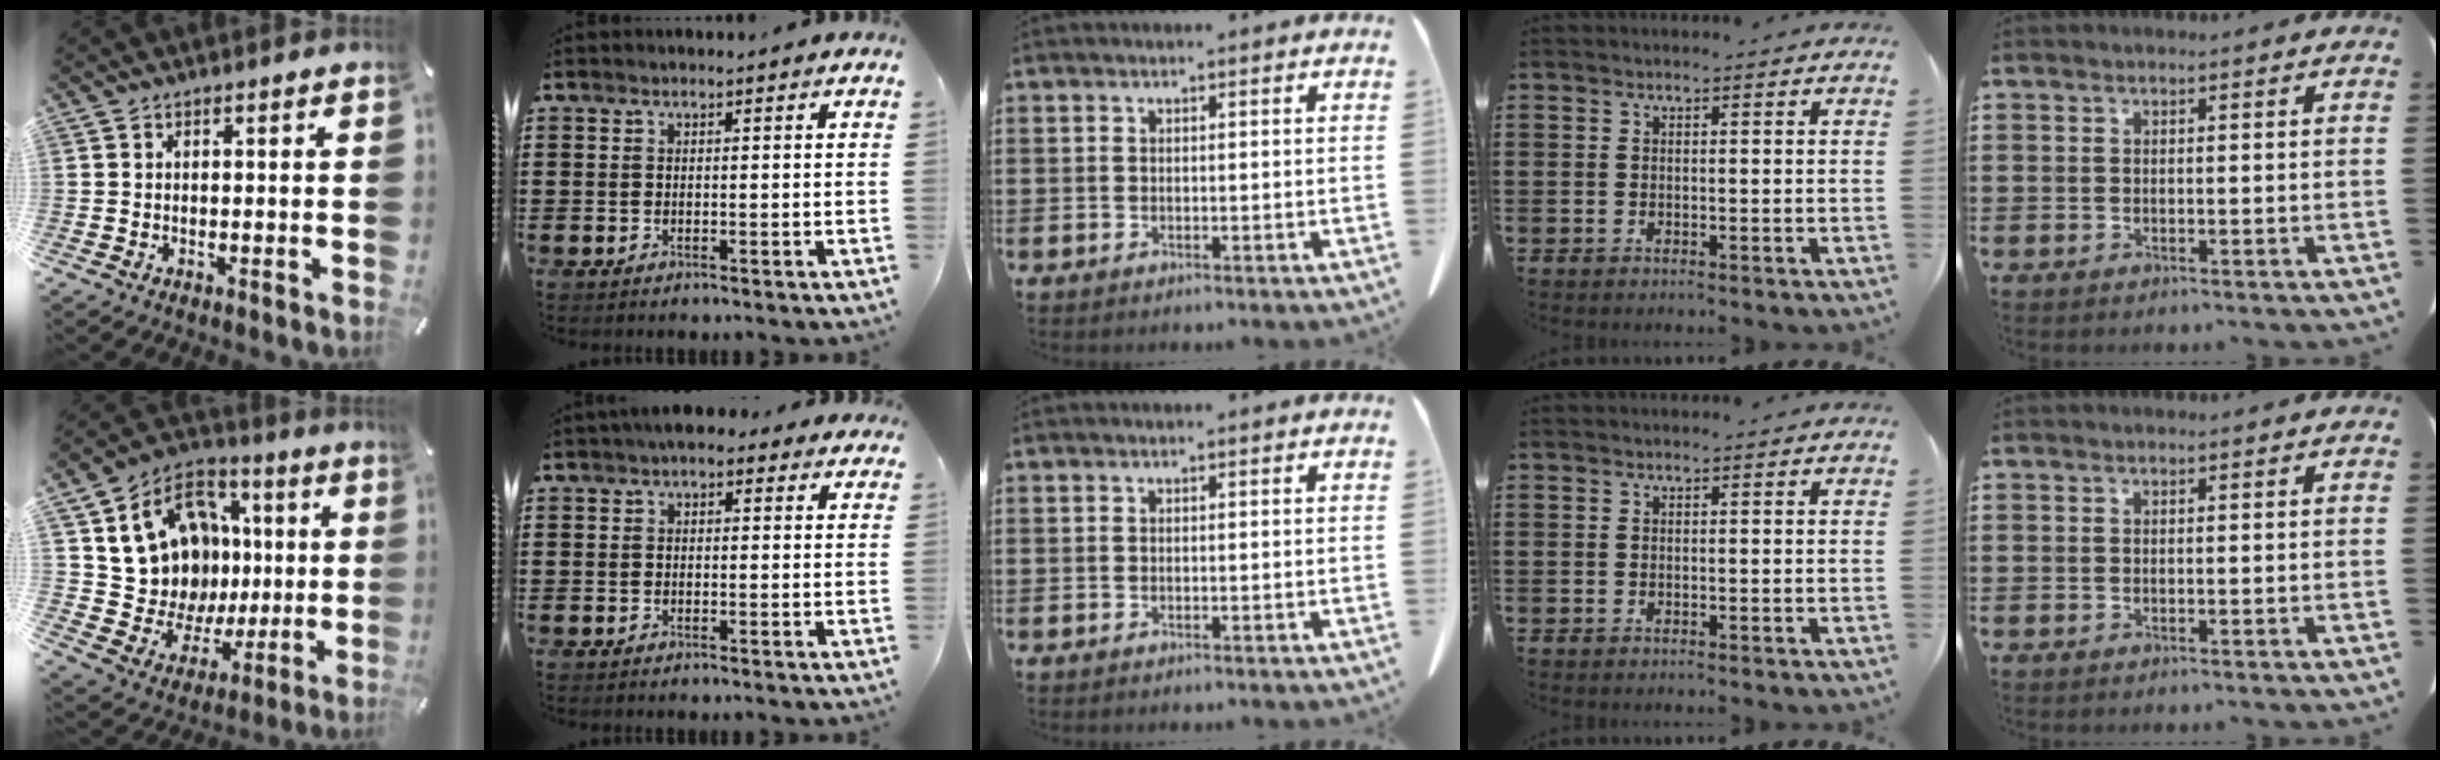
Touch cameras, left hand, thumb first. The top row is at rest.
{"thumb": {"total": 16.0, "force": [3.8, 14.5, 5.8], "torque": [-0.116, -0.033, 0.098]}, "index": {"total": 2.8, "force": [2.0, 1.4, 1.4], "torque": [-0.026, 0.003, 0.033]}}